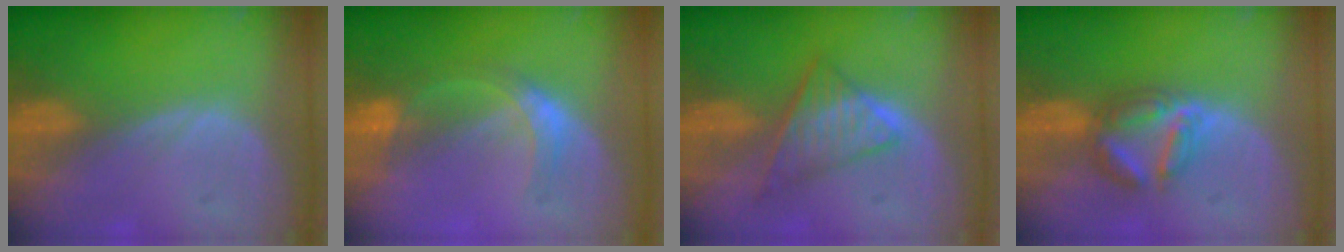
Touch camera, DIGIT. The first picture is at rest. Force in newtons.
{"total": 5.2, "press": 4.8, "slide": 1.9}
{"total": 6.9, "press": 6.1, "slide": 3.2}
{"total": 5.7, "press": 5.7, "slide": 1.0}